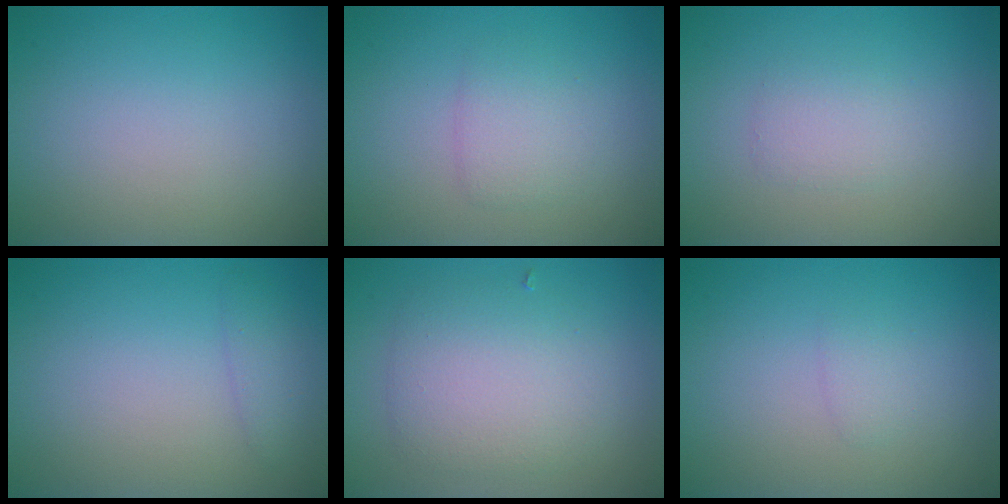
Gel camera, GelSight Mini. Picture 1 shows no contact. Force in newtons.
{"total": 2.0, "press": 2.0, "slide": 0.1}
{"total": 1.6, "press": 1.6, "slide": 0.0}
{"total": 1.3, "press": 1.3, "slide": 0.0}
{"total": 4.6, "press": 4.6, "slide": 0.1}
{"total": 0.9, "press": 0.9, "slide": 0.1}